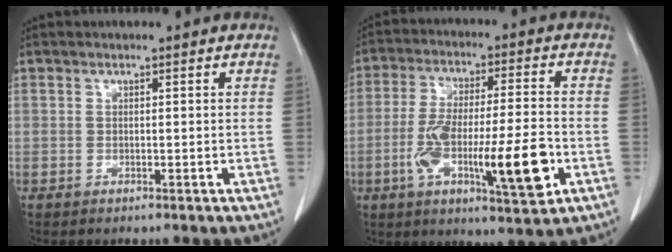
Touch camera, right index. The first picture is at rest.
{"total": 15.5, "force": [-4.7, 2.3, 14.6], "torque": [-0.257, -0.005, -0.073]}